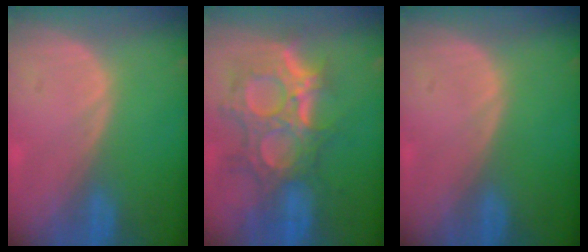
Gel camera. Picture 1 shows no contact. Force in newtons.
{"total": 11.9, "press": 10.6, "slide": 5.2}
{"total": 0.0}